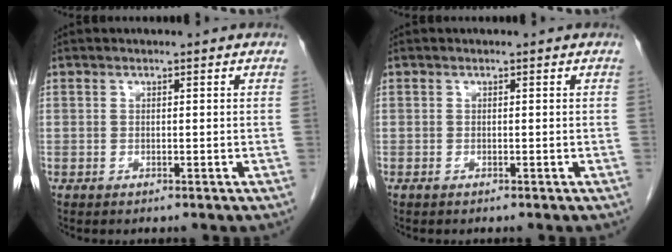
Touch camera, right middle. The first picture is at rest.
{"total": 0.0}